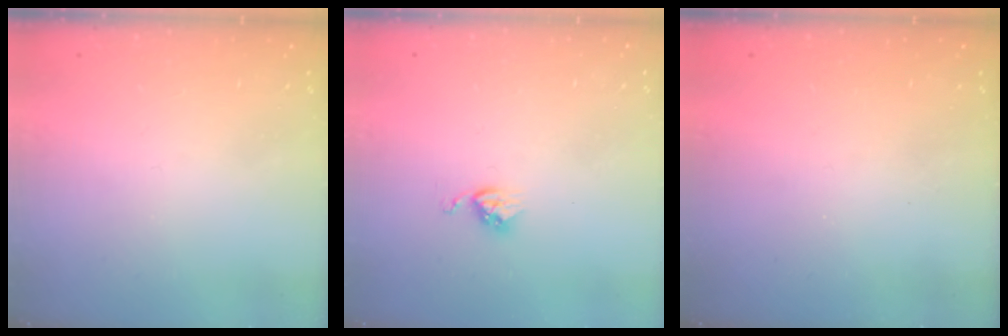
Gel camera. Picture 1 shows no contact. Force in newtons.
{"total": 3.6, "press": 3.6, "slide": 0.4}
{"total": 0.0}